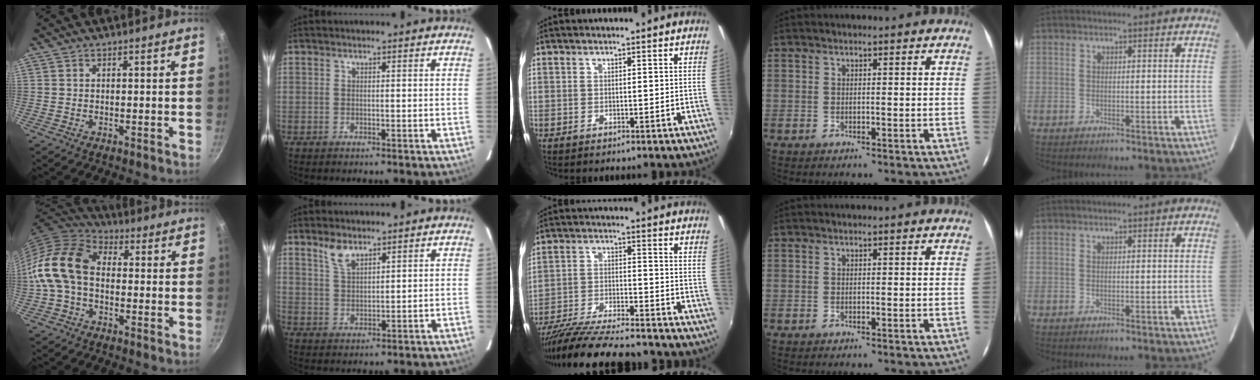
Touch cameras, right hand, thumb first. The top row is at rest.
{"thumb": {"total": 14.5, "force": [-1.0, 10.2, 10.2], "torque": [-0.184, 0.037, -0.042]}, "index": {"total": 4.3, "force": [3.1, 1.7, 2.3], "torque": [-0.045, 0.002, 0.063]}, "middle": {"total": 19.1, "force": [-16.6, 3.0, 9.0], "torque": [-0.176, -0.040, -0.269]}}